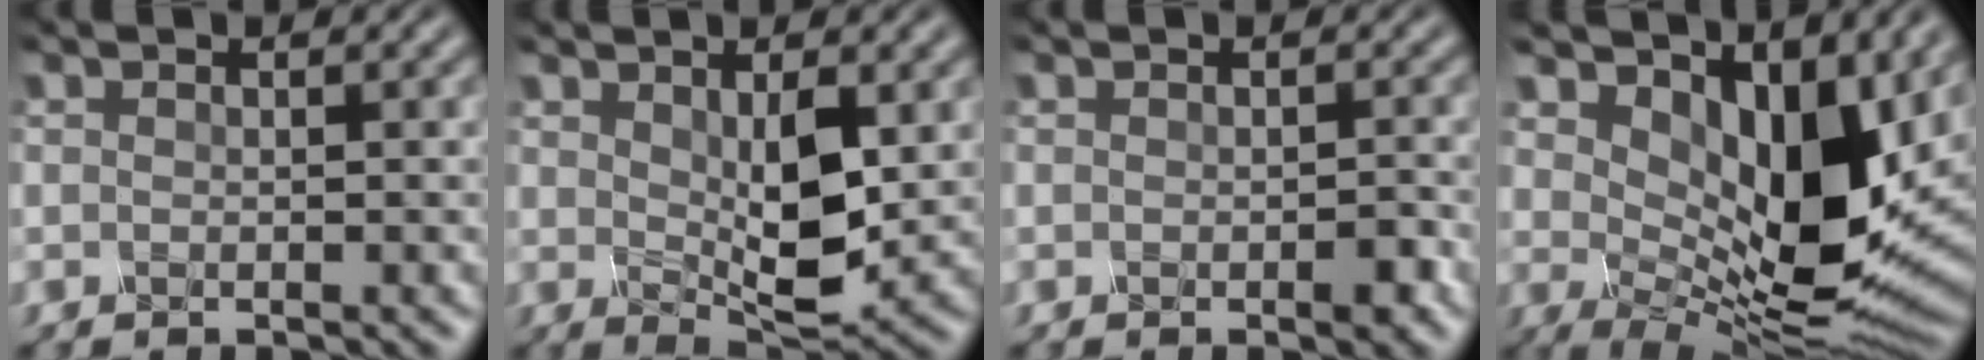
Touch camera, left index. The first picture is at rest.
{"total": 4.4, "force": [0.5, 1.7, 4.1], "torque": [-0.083, -0.010, 0.020]}
{"total": 1.8, "force": [-1.1, 0.3, 1.3], "torque": [-0.027, 0.001, -0.013]}
{"total": 9.6, "force": [4.1, 4.5, 7.4], "torque": [-0.127, -0.015, 0.081]}